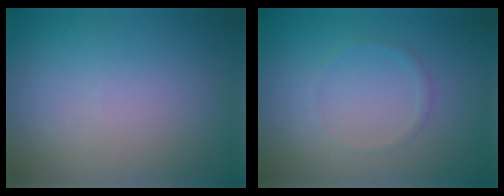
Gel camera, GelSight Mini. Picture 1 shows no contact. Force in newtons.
{"total": 0.7, "press": 0.7, "slide": 0.0}